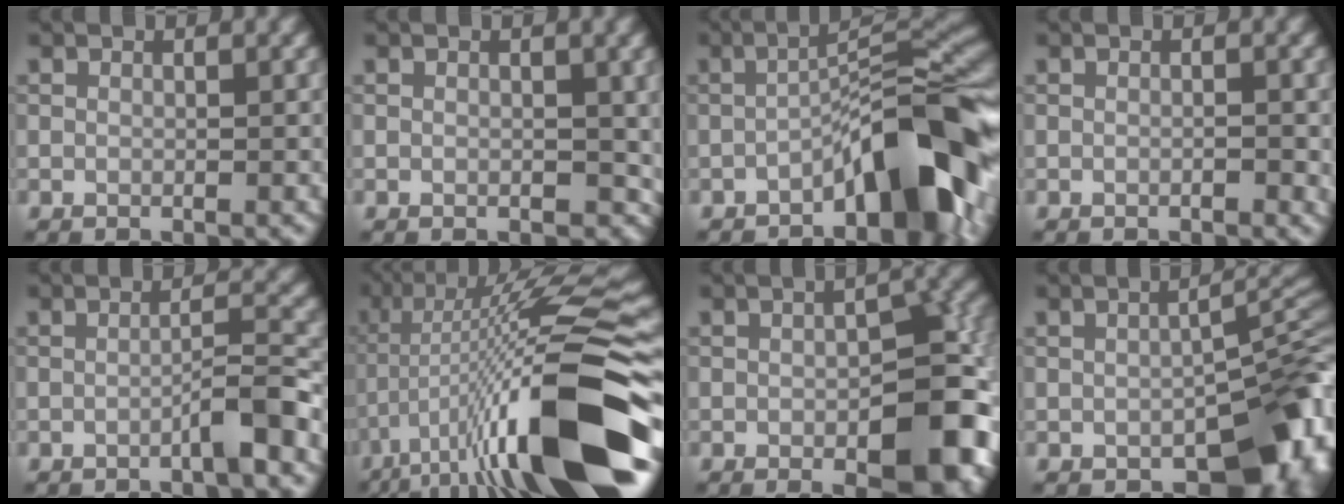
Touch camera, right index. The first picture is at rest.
{"total": 1.9, "force": [0.1, 1.3, 1.4], "torque": [-0.016, -0.004, 0.000]}
{"total": 9.0, "force": [-4.2, 2.3, 7.6], "torque": [-0.096, 0.024, -0.076]}
{"total": 0.9, "force": [-0.4, 0.2, 0.8], "torque": [-0.012, 0.001, -0.006]}
{"total": 2.9, "force": [-1.4, 0.1, 2.5], "torque": [-0.037, 0.017, -0.030]}
{"total": 16.6, "force": [-5.3, 3.4, 15.3], "torque": [-0.256, 0.017, -0.086]}
{"total": 10.7, "force": [-2.8, 4.9, 9.1], "torque": [-0.102, 0.002, -0.037]}
{"total": 9.3, "force": [-4.2, 4.8, 6.7], "torque": [-0.067, -0.018, -0.048]}